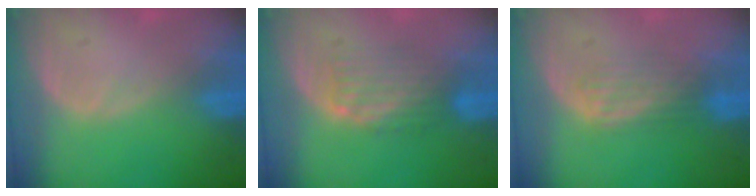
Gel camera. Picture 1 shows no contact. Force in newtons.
{"total": 5.0, "press": 4.3, "slide": 2.6}
{"total": 3.7, "press": 3.2, "slide": 1.8}